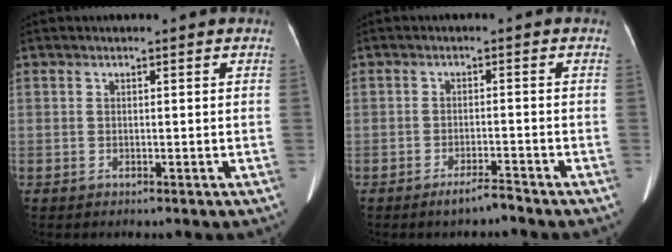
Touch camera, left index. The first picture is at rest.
{"total": 2.8, "force": [-2.4, -0.1, 1.3], "torque": [-0.027, -0.005, -0.044]}